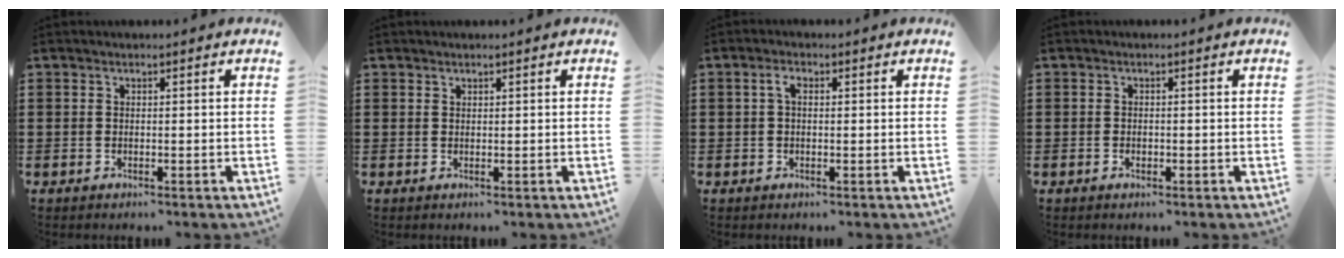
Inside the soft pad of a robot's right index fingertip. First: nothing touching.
{"total": 0.6, "force": [0.4, 0.4, 0.0], "torque": [-0.001, 0.002, 0.009]}
{"total": 2.0, "force": [0.3, 1.0, 1.7], "torque": [-0.035, 0.007, 0.003]}
{"total": 0.8, "force": [-0.4, 0.5, 0.4], "torque": [-0.011, -0.001, -0.006]}